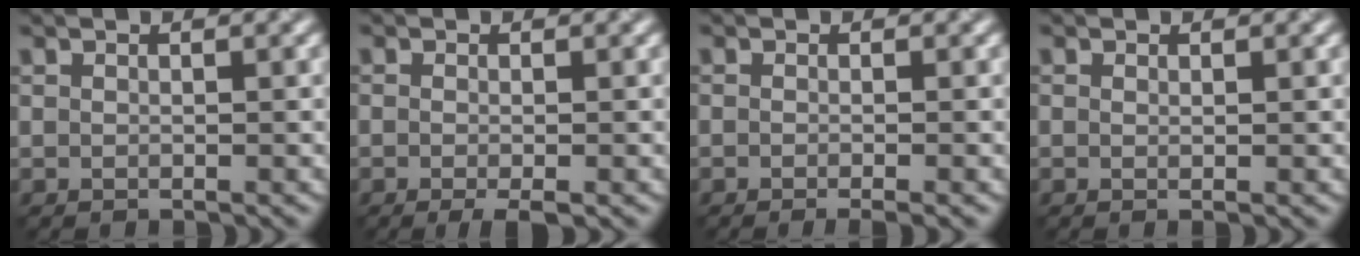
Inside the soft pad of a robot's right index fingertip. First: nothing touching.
{"total": 1.6, "force": [-1.0, 0.0, 1.3], "torque": [-0.018, 0.000, -0.008]}
{"total": 1.9, "force": [-0.9, 0.5, 1.7], "torque": [-0.012, 0.001, -0.015]}
{"total": 0.0}